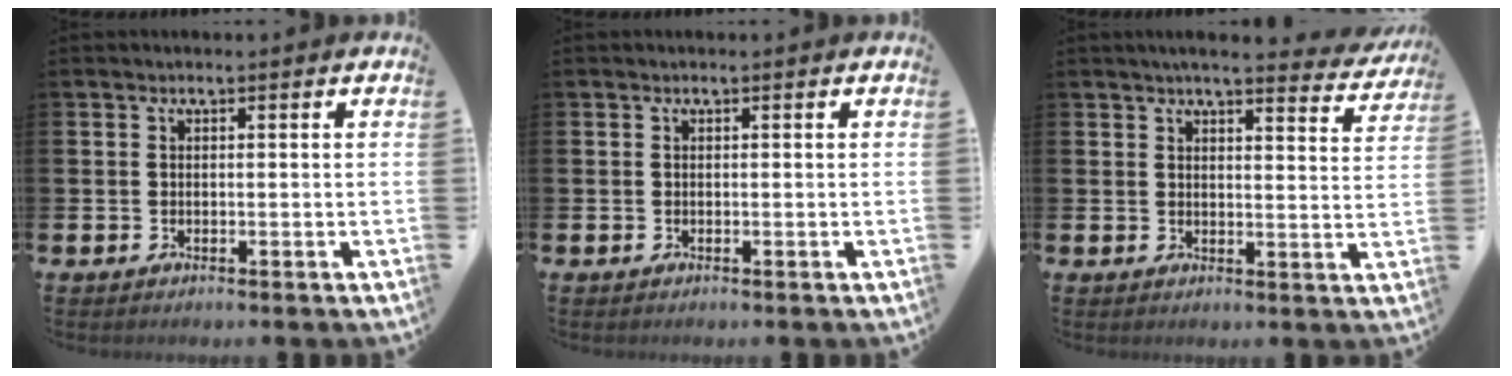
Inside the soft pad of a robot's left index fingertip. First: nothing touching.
{"total": 0.0}
{"total": 4.4, "force": [4.1, 0.1, 1.5], "torque": [-0.030, -0.024, 0.069]}